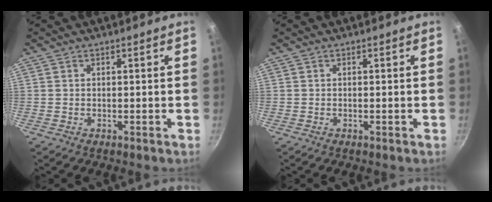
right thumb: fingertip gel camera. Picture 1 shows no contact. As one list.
[{"total": 0.0}]